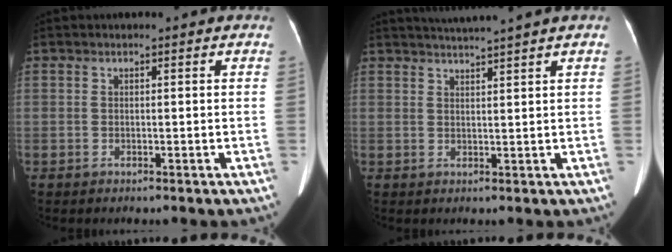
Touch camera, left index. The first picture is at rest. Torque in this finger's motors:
{"motor_torque": [-0.52, -0.15, -0.25, 0.00]}